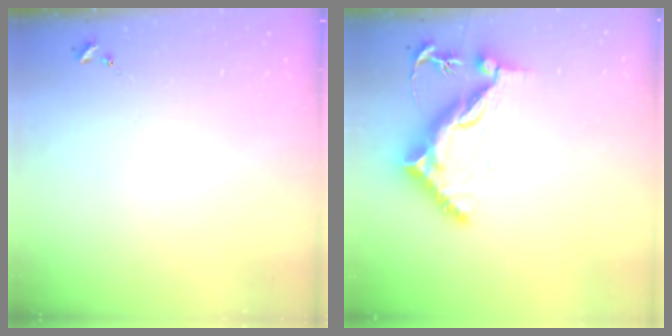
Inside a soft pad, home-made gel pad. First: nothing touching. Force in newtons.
{"total": 9.9, "press": 9.8, "slide": 1.1}